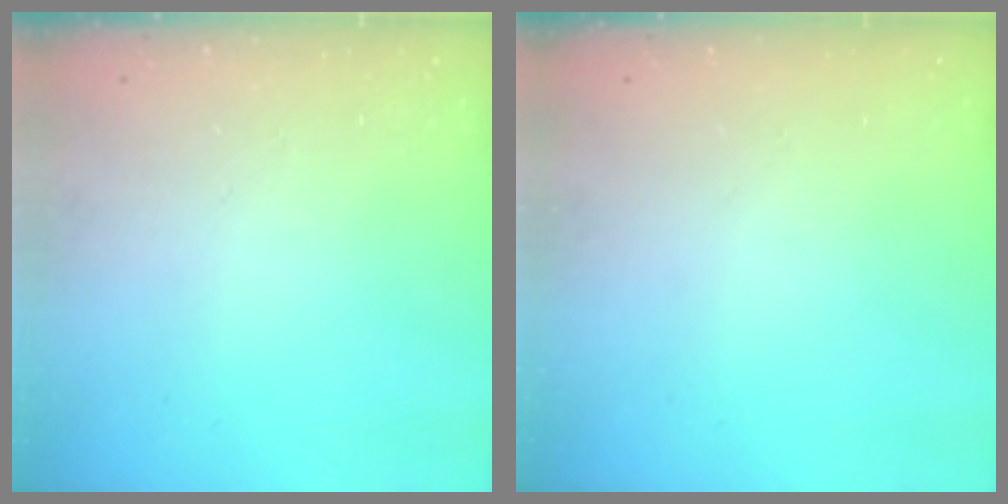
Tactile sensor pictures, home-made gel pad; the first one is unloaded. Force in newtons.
{"total": 0.0}